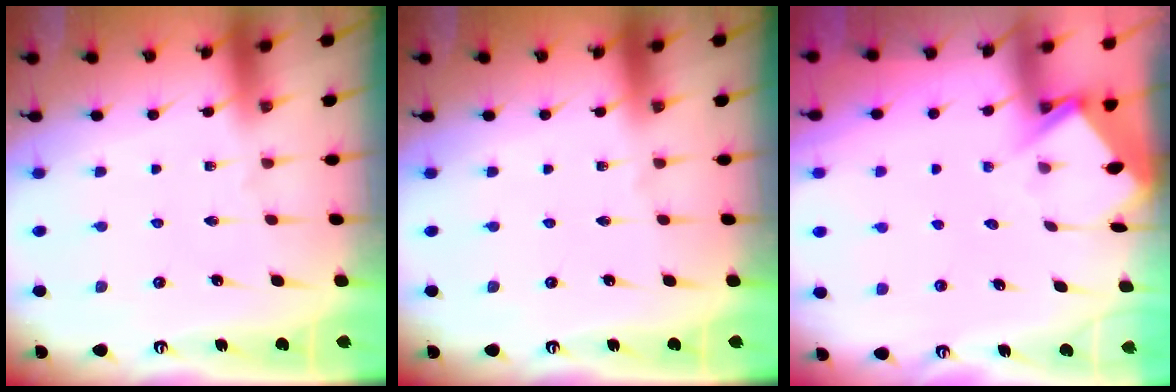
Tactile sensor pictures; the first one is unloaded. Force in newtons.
{"total": 0.0}
{"total": 3.9, "press": 3.9, "slide": 0.4}